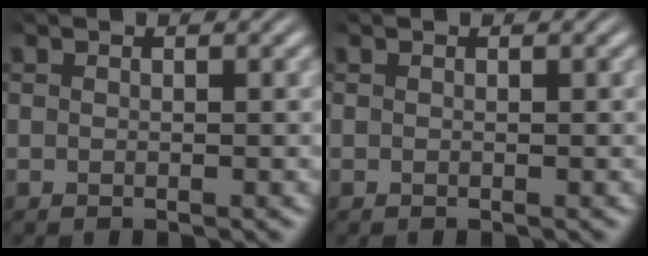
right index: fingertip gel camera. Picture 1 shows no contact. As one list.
[{"total": 0.0}]